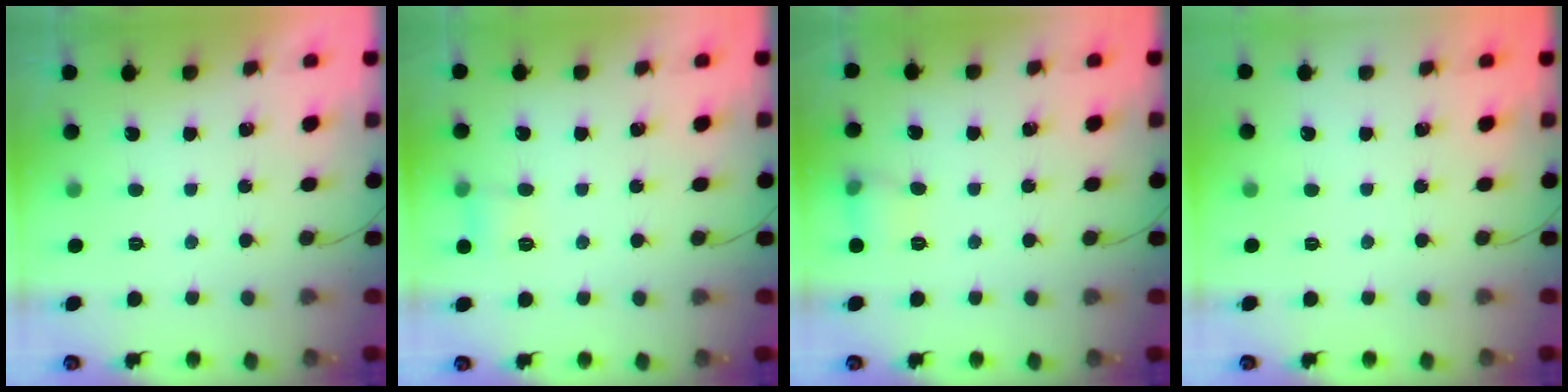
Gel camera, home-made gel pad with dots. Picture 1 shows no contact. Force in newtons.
{"total": 3.9, "press": 3.7, "slide": 1.3}
{"total": 7.5, "press": 7.3, "slide": 1.8}
{"total": 0.0}